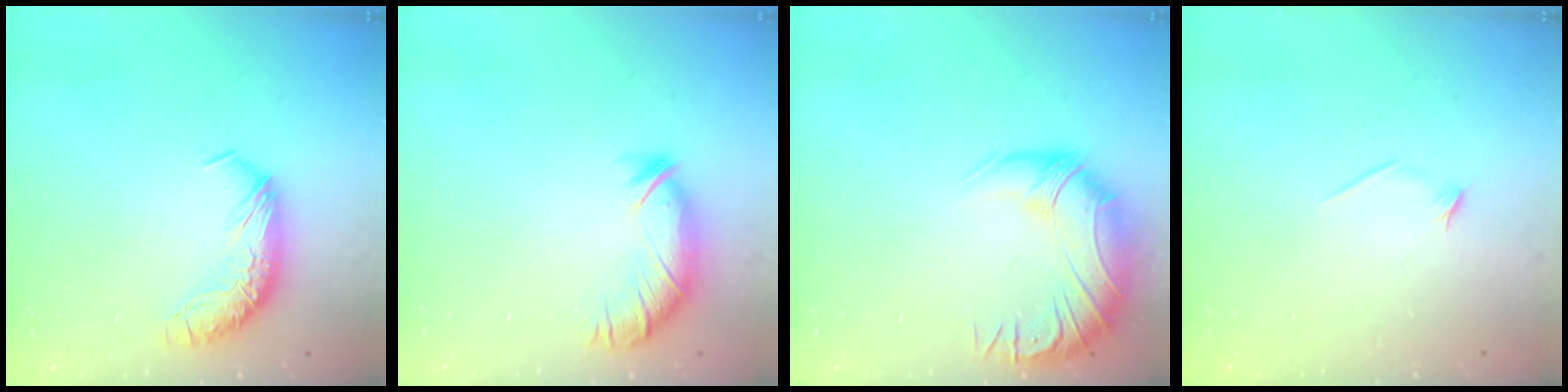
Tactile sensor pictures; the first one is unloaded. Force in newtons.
{"total": 2.9, "press": 2.8, "slide": 0.8}
{"total": 2.9, "press": 0.4, "slide": 2.9}
{"total": 7.7, "press": 7.7, "slide": 0.6}